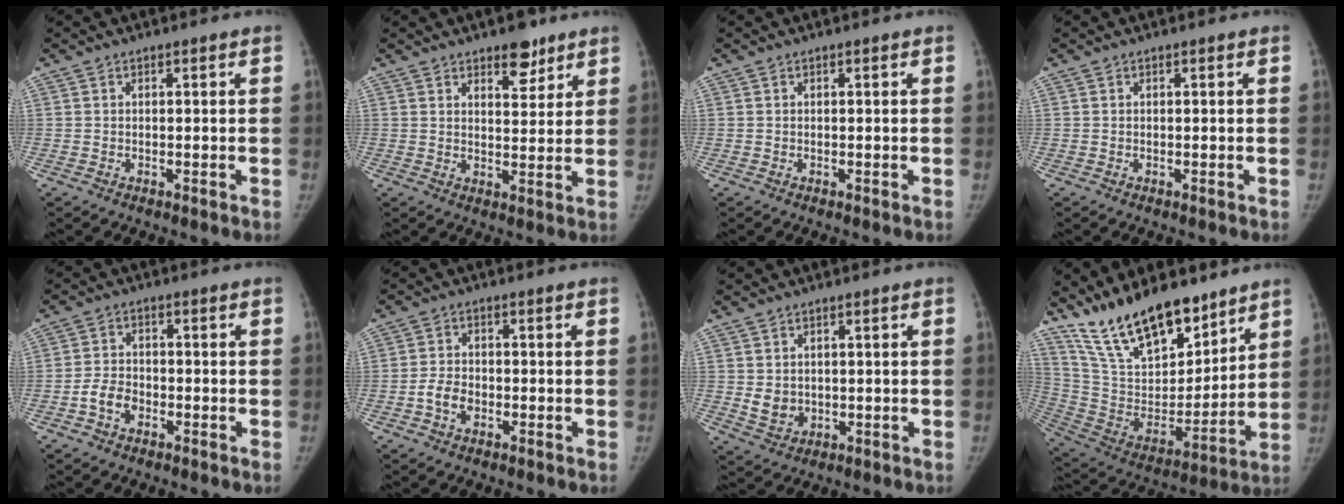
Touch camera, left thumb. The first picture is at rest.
{"total": 6.3, "force": [4.3, 3.0, 3.4], "torque": [-0.020, -0.026, 0.062]}
{"total": 0.0}
{"total": 0.0}
{"total": 4.5, "force": [-2.0, 3.2, 2.5], "torque": [-0.038, 0.018, -0.039]}
{"total": 4.0, "force": [-1.5, 2.9, 2.4], "torque": [-0.040, 0.014, -0.030]}
{"total": 4.0, "force": [0.4, 3.4, 2.1], "torque": [-0.023, -0.008, 0.020]}
{"total": 21.8, "force": [16.6, 8.9, 11.1], "torque": [-0.158, -0.084, 0.302]}